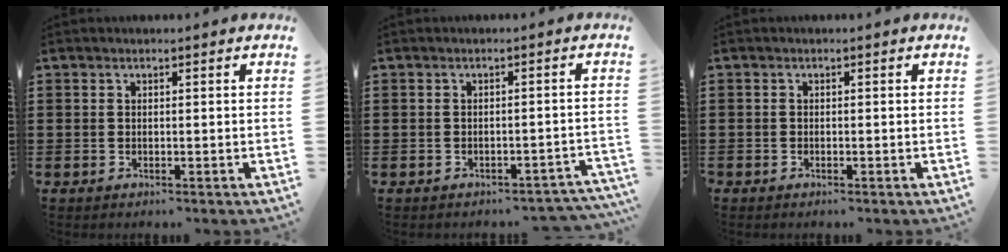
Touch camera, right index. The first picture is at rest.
{"total": 1.8, "force": [-1.7, 0.3, 0.4], "torque": [-0.013, 0.002, -0.037]}
{"total": 0.5, "force": [-0.5, 0.2, 0.0], "torque": [0.000, 0.000, -0.010]}